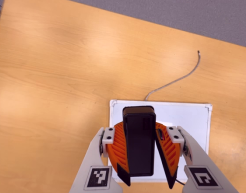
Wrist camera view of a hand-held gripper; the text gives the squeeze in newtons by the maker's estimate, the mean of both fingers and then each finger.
{"total": 8.4, "left": 8.8, "right": 8.1}